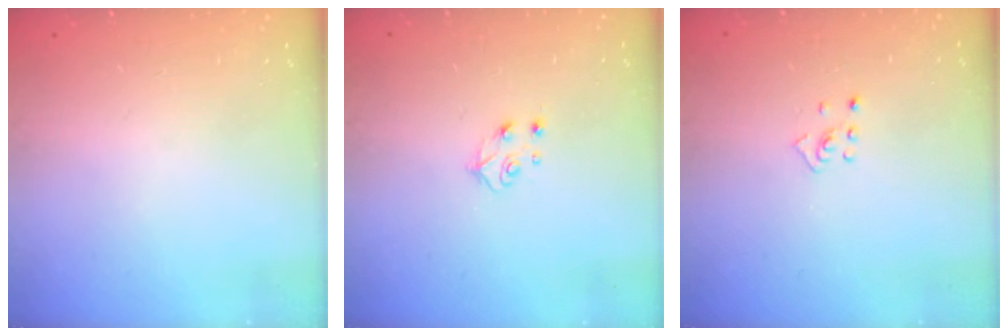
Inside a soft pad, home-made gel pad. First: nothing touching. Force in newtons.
{"total": 5.2, "press": 5.1, "slide": 0.7}
{"total": 2.5, "press": 2.4, "slide": 0.8}